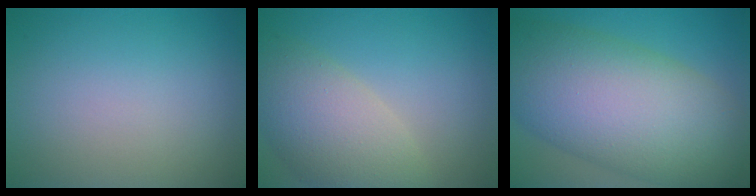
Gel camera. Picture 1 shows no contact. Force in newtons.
{"total": 6.9, "press": 6.9, "slide": 0.9}
{"total": 14.3, "press": 14.3, "slide": 0.5}